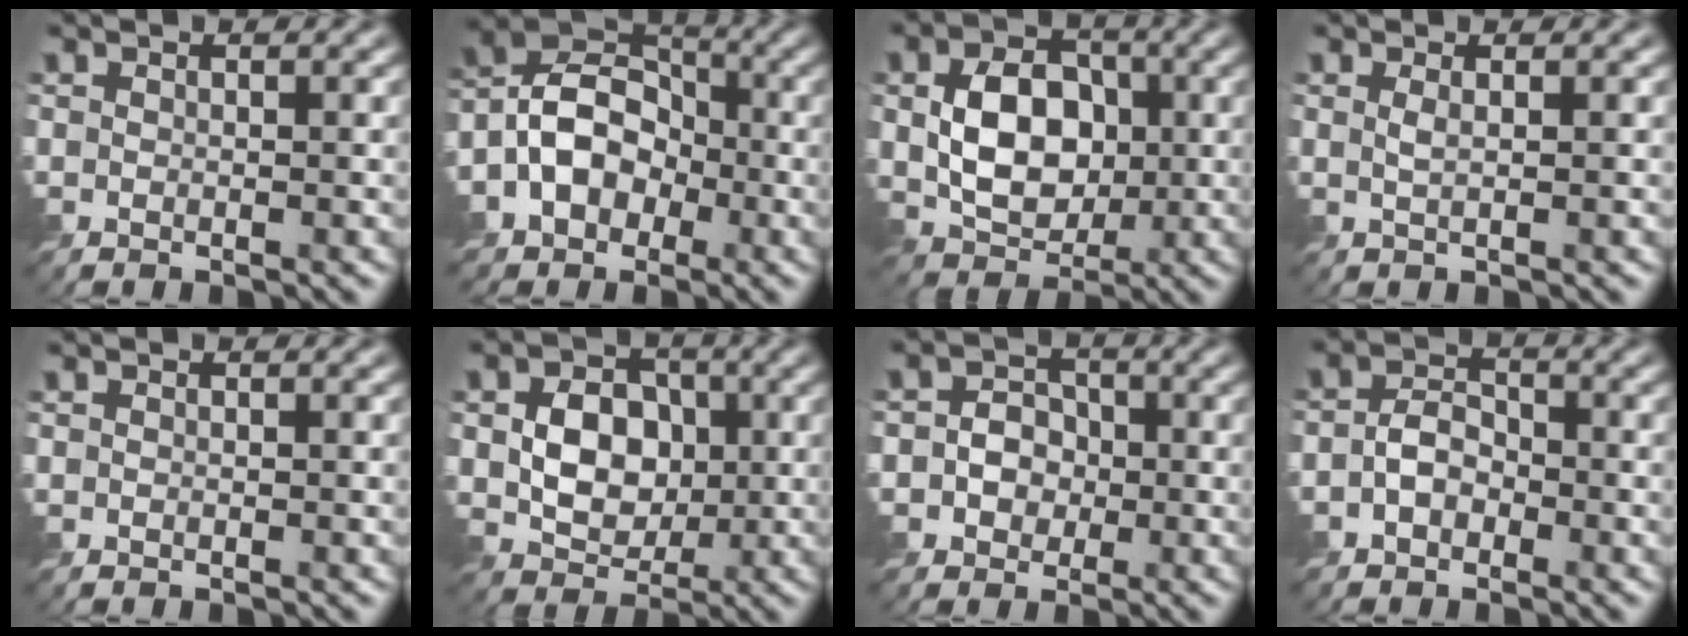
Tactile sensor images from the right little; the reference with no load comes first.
{"total": 6.7, "force": [-2.0, 5.2, 3.7], "torque": [-0.047, 0.014, -0.052]}
{"total": 6.4, "force": [0.2, 4.6, 4.4], "torque": [-0.083, -0.002, 0.007]}
{"total": 1.0, "force": [0.3, 0.3, 0.9], "torque": [-0.017, 0.003, 0.004]}
{"total": 0.0}
{"total": 5.1, "force": [0.1, 4.0, 3.2], "torque": [-0.059, -0.002, -0.001]}
{"total": 3.0, "force": [-0.4, 2.7, 1.2], "torque": [-0.002, 0.004, -0.020]}
{"total": 2.5, "force": [-0.9, 1.7, 1.5], "torque": [-0.030, 0.006, -0.023]}